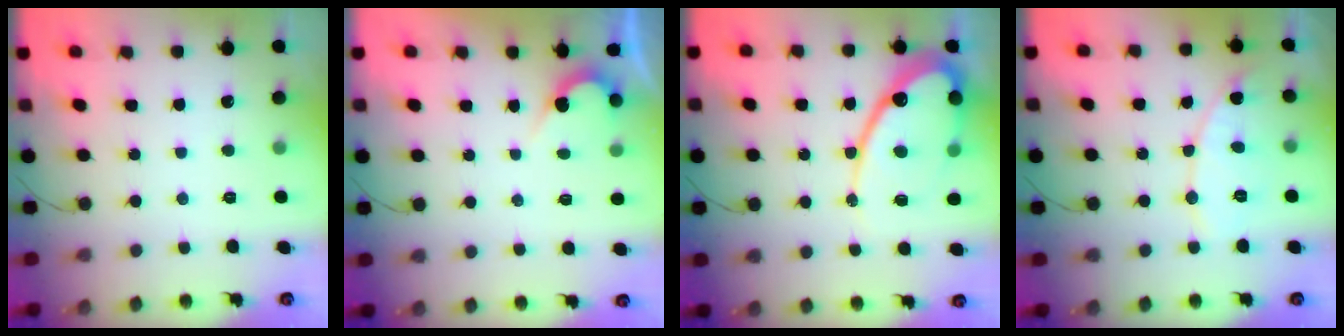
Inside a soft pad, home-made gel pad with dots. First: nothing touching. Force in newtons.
{"total": 2.7, "press": 2.7, "slide": 0.2}
{"total": 17.4, "press": 17.3, "slide": 1.3}
{"total": 8.1, "press": 8.1, "slide": 0.7}